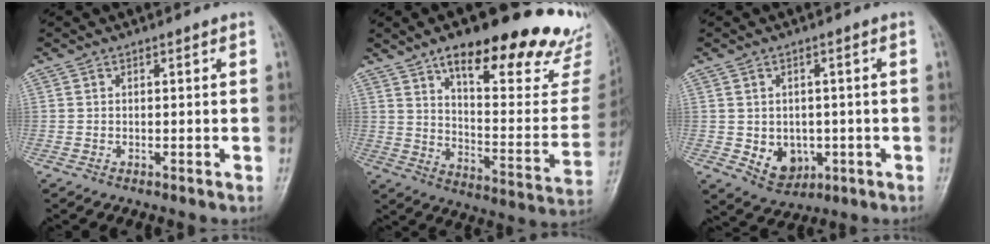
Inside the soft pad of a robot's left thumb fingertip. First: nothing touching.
{"total": 28.2, "force": [19.4, 8.5, 18.6], "torque": [-0.213, -0.083, 0.271]}
{"total": 6.6, "force": [-1.1, 5.3, 3.7], "torque": [-0.033, -0.001, 0.000]}